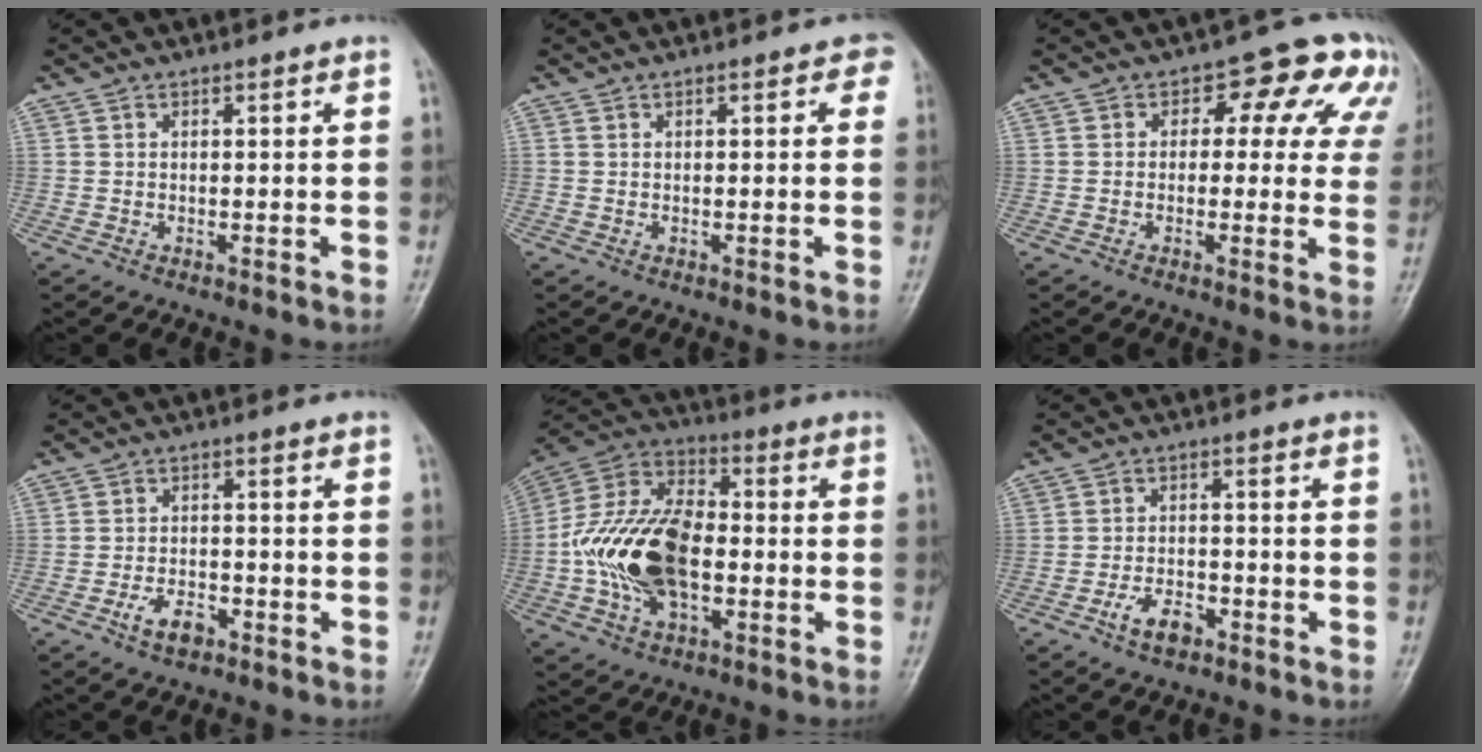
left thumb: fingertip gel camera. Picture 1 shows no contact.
{"total": 2.1, "force": [0.8, 1.2, 1.5], "torque": [0.001, 0.003, 0.002]}
{"total": 10.5, "force": [3.7, 6.6, 7.3], "torque": [-0.027, 0.015, 0.034]}
{"total": 4.5, "force": [-2.5, 2.5, 2.8], "torque": [-0.046, 0.015, -0.045]}
{"total": 19.2, "force": [-2.5, 11.8, 15.0], "torque": [-0.272, 0.029, -0.045]}
{"total": 4.9, "force": [-2.8, 2.7, 3.0], "torque": [-0.049, 0.018, -0.052]}